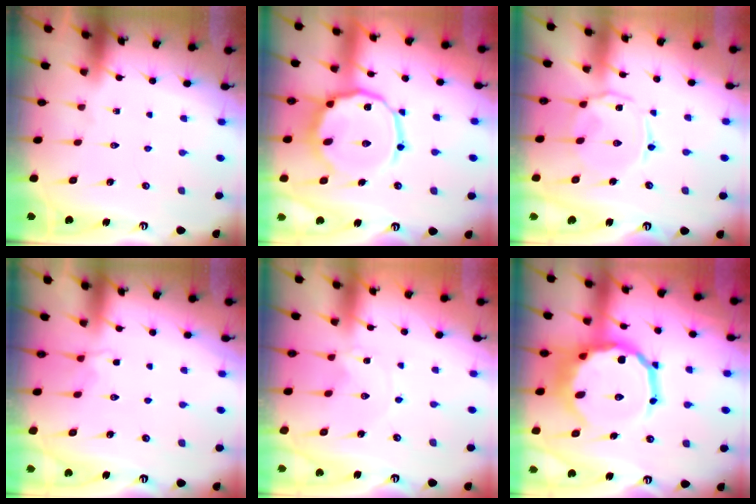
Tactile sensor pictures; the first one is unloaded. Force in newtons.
{"total": 13.6, "press": 13.6, "slide": 1.3}
{"total": 4.8, "press": 4.8, "slide": 0.3}
{"total": 2.1, "press": 1.3, "slide": 1.6}
{"total": 0.0}
{"total": 16.9, "press": 16.3, "slide": 4.2}